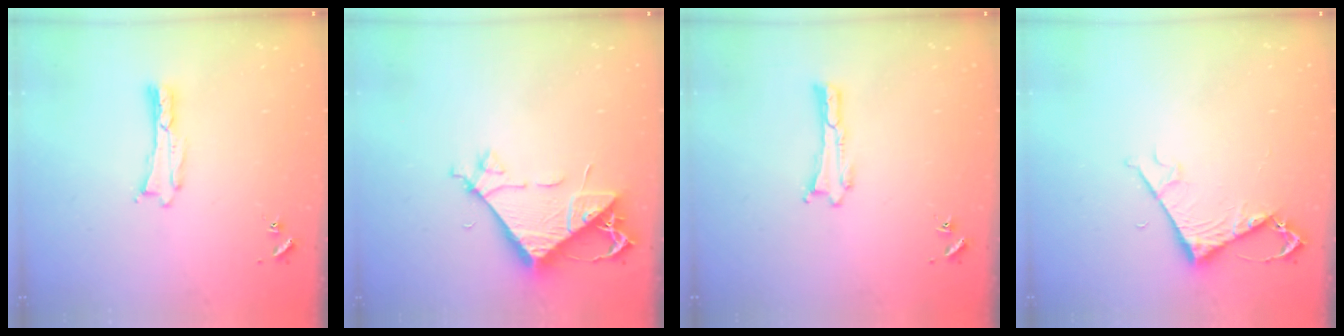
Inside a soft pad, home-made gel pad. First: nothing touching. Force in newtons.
{"total": 7.8, "press": 7.7, "slide": 1.2}
{"total": 0.0}
{"total": 5.3, "press": 5.2, "slide": 0.5}